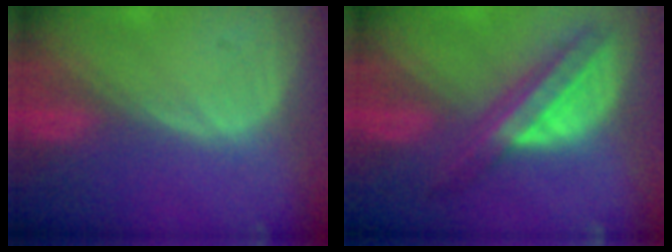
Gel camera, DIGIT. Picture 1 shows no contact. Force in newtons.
{"total": 8.1, "press": 6.8, "slide": 4.3}